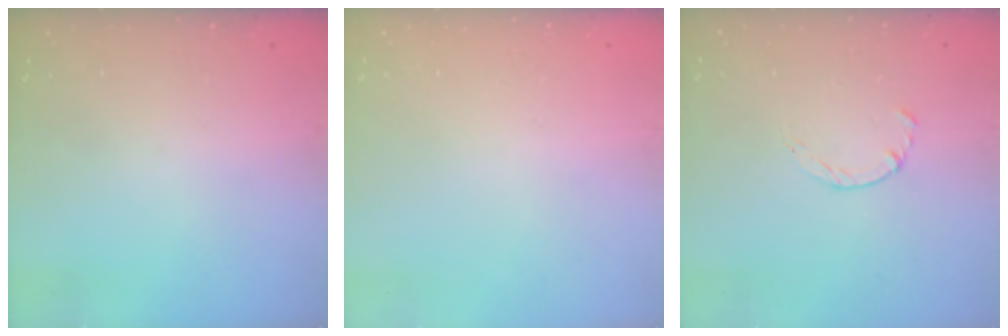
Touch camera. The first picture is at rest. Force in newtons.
{"total": 2.6, "press": 2.6, "slide": 0.2}
{"total": 1.8, "press": 1.7, "slide": 0.3}